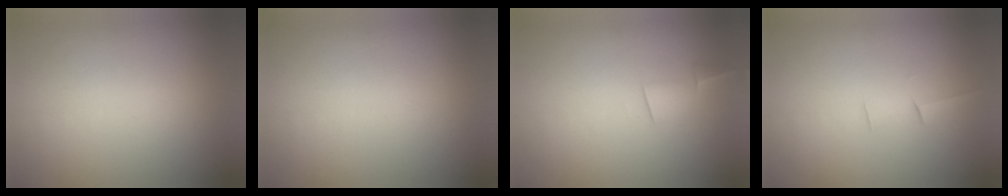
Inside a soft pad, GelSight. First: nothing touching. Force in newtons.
{"total": 0.0}
{"total": 2.2}
{"total": 1.5}